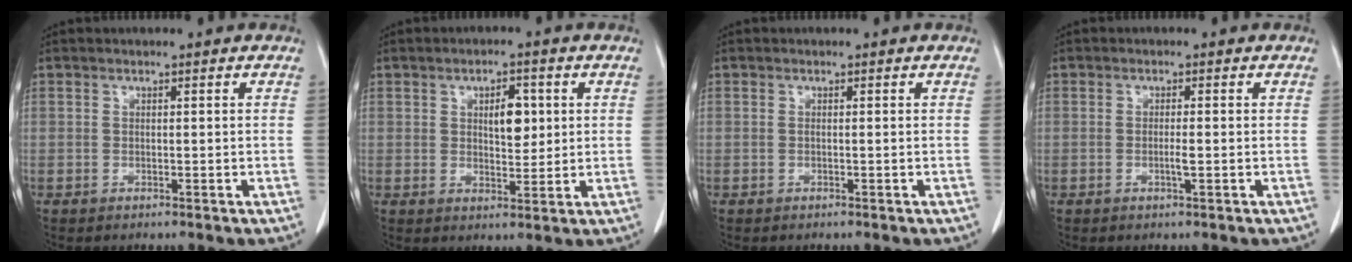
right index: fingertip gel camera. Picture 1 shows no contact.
{"total": 4.8, "force": [1.2, 2.1, 4.1], "torque": [-0.063, 0.000, 0.021]}
{"total": 0.0}
{"total": 1.6, "force": [-0.4, 0.0, 1.6], "torque": [-0.032, -0.002, -0.007]}